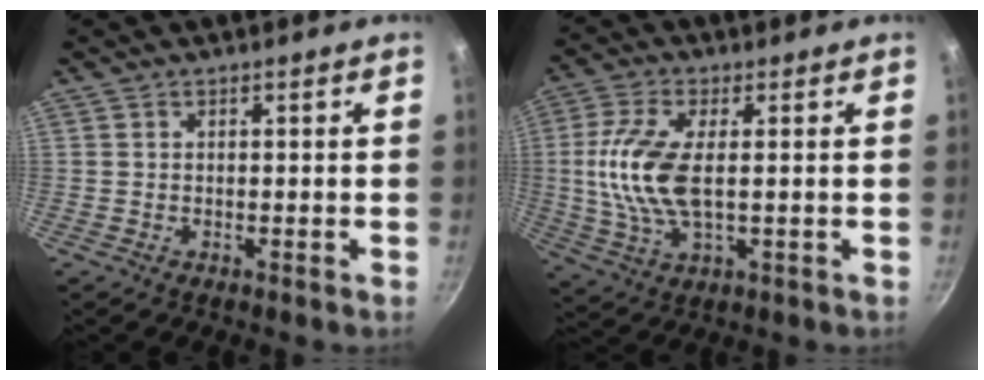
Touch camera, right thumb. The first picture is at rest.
{"total": 12.3, "force": [0.6, 5.6, 10.9], "torque": [-0.232, 0.000, 0.009]}